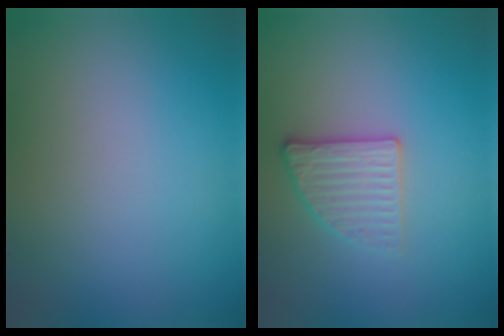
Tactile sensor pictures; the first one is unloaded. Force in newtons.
{"total": 2.6, "press": 2.4, "slide": 1.0}